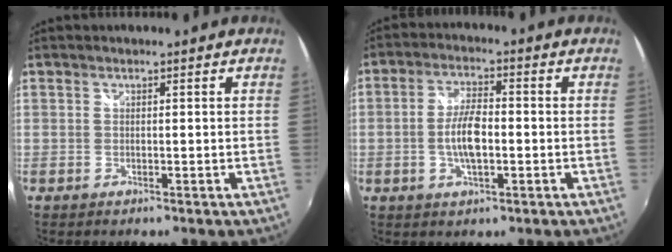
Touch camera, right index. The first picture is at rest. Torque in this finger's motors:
{"motor_torque": [1.16, 0.02, 0.17, 0.04]}